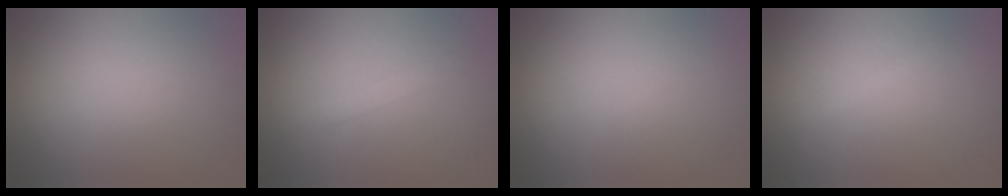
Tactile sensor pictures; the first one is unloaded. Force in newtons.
{"total": 1.1, "press": 1.1, "slide": 0.1}
{"total": 0.0}
{"total": 0.7, "press": 0.7, "slide": 0.1}